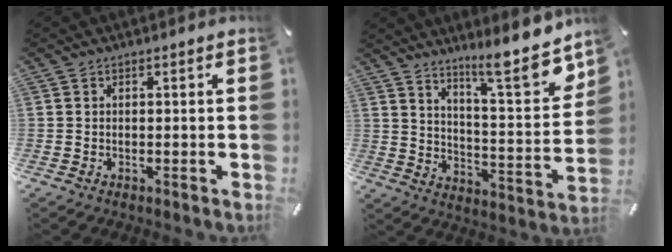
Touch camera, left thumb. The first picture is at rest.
{"total": 13.9, "force": [11.7, 2.5, 7.1], "torque": [-0.097, -0.103, 0.194]}